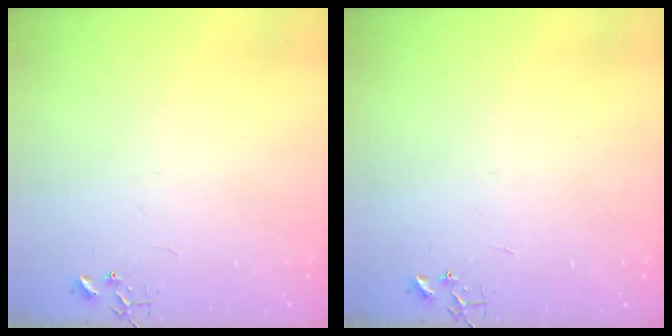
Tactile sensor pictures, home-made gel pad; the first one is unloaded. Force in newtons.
{"total": 0.0}